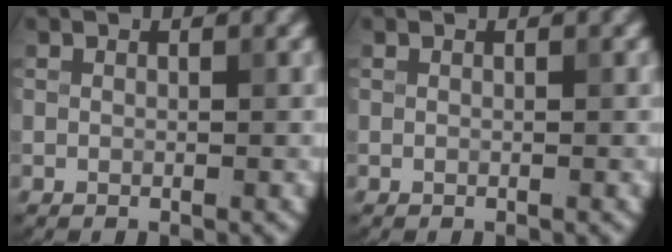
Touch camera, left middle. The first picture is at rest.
{"total": 0.0}